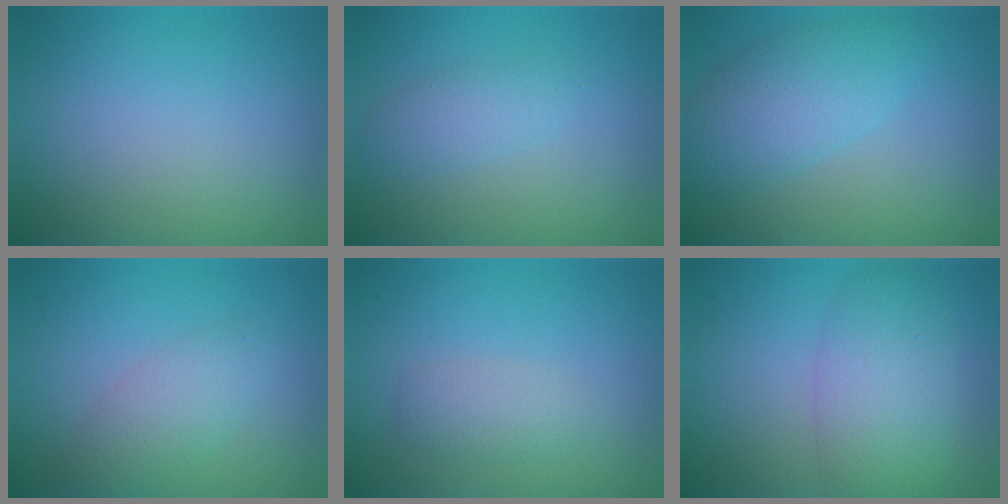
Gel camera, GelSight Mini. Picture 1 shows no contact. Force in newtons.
{"total": 2.0, "press": 2.0, "slide": 0.1}
{"total": 4.7, "press": 4.7, "slide": 0.2}
{"total": 2.9, "press": 2.9, "slide": 0.1}
{"total": 1.8, "press": 1.8, "slide": 0.1}
{"total": 5.5, "press": 5.5, "slide": 0.4}